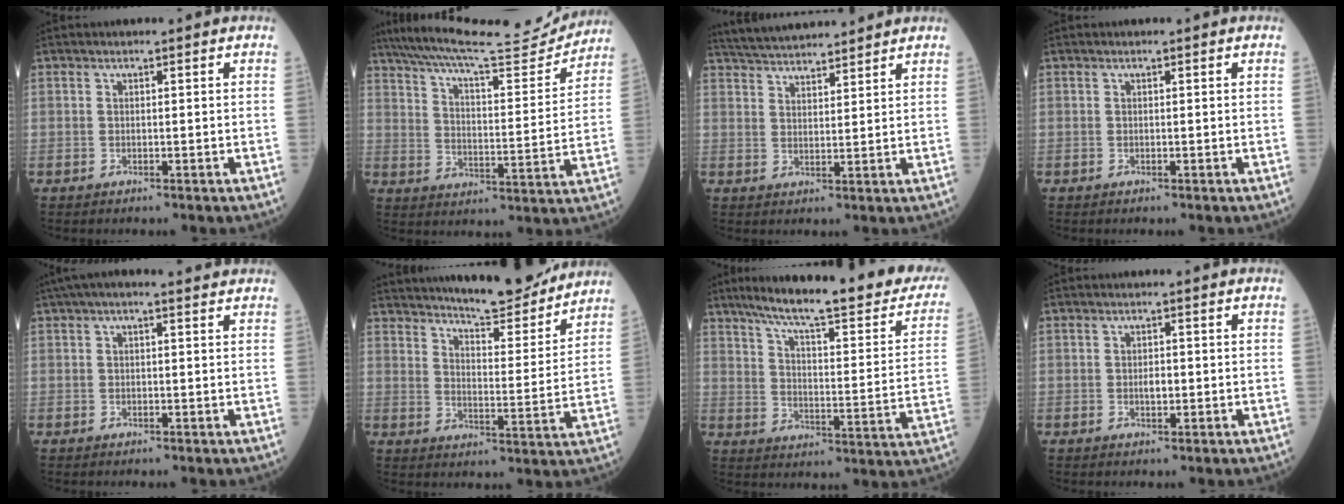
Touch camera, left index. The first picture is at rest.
{"total": 20.3, "force": [18.9, 1.8, 7.2], "torque": [-0.127, -0.019, 0.268]}
{"total": 10.6, "force": [10.0, 1.2, 3.3], "torque": [-0.065, 0.023, 0.162]}
{"total": 0.0}
{"total": 6.2, "force": [4.8, 1.3, 3.7], "torque": [-0.066, 0.040, 0.066]}
{"total": 15.8, "force": [14.4, 1.9, 6.1], "torque": [-0.089, -0.019, 0.204]}
{"total": 26.7, "force": [21.8, 3.3, 15.1], "torque": [-0.215, -0.039, 0.282]}
{"total": 1.4, "force": [-0.1, 0.7, 1.2], "torque": [-0.022, 0.000, 0.000]}